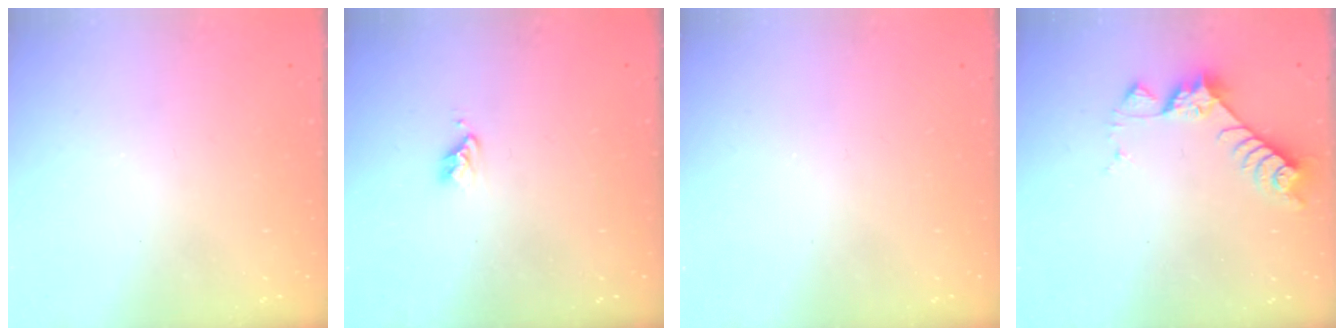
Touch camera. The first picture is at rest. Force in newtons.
{"total": 2.7, "press": 2.6, "slide": 0.4}
{"total": 0.0}
{"total": 7.0, "press": 7.0, "slide": 0.5}